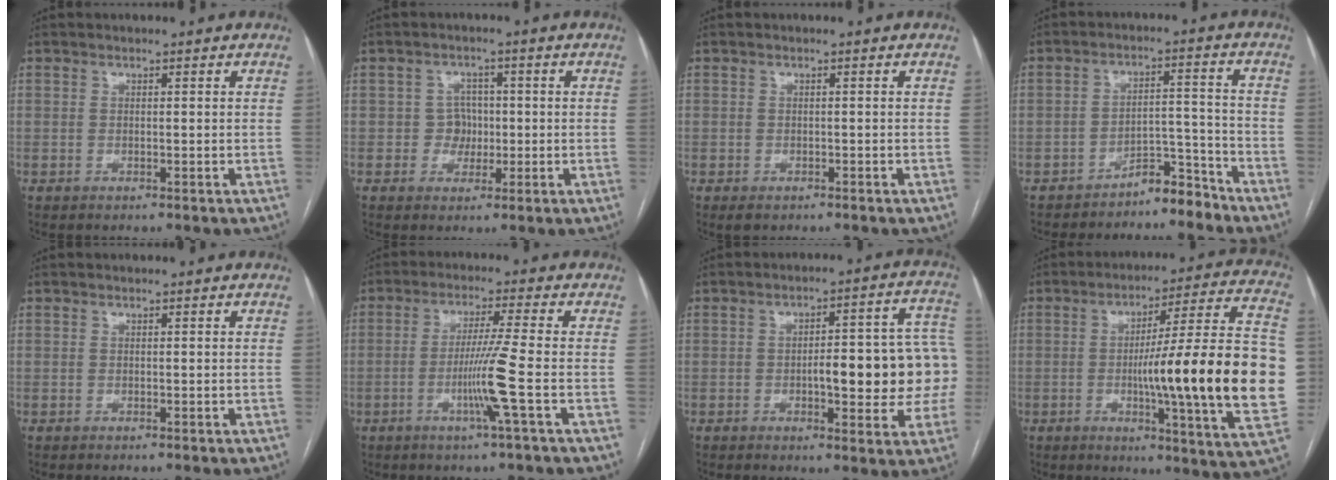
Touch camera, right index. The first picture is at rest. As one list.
[{"total": 3.2, "force": [-0.4, 3.1, 0.8], "torque": [-0.001, 0.011, -0.003]}, {"total": 1.5, "force": [-1.1, 1.0, 0.5], "torque": [-0.009, 0.000, -0.012]}, {"total": 5.1, "force": [-4.7, 1.4, 1.0], "torque": [-0.003, 0.025, -0.076]}, {"total": 0.0}, {"total": 7.6, "force": [-2.3, -2.0, 7.0], "torque": [-0.130, -0.011, -0.047]}, {"total": 15.1, "force": [-1.4, 4.1, 14.5], "torque": [-0.155, 0.040, -0.011]}, {"total": 24.9, "force": [-2.5, 0.1, 24.8], "torque": [-0.285, 0.008, -0.040]}]